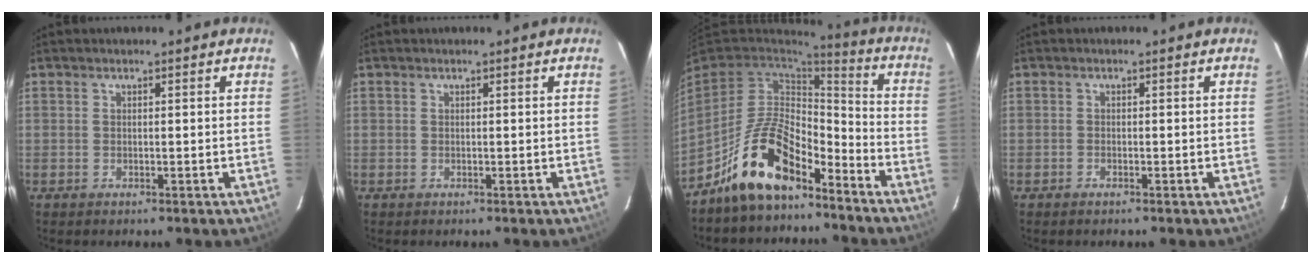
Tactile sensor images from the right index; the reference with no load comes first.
{"total": 0.0}
{"total": 15.0, "force": [-10.4, 6.2, 8.8], "torque": [-0.189, 0.014, -0.184]}
{"total": 0.6, "force": [-0.6, 0.2, 0.2], "torque": [-0.005, 0.000, -0.012]}